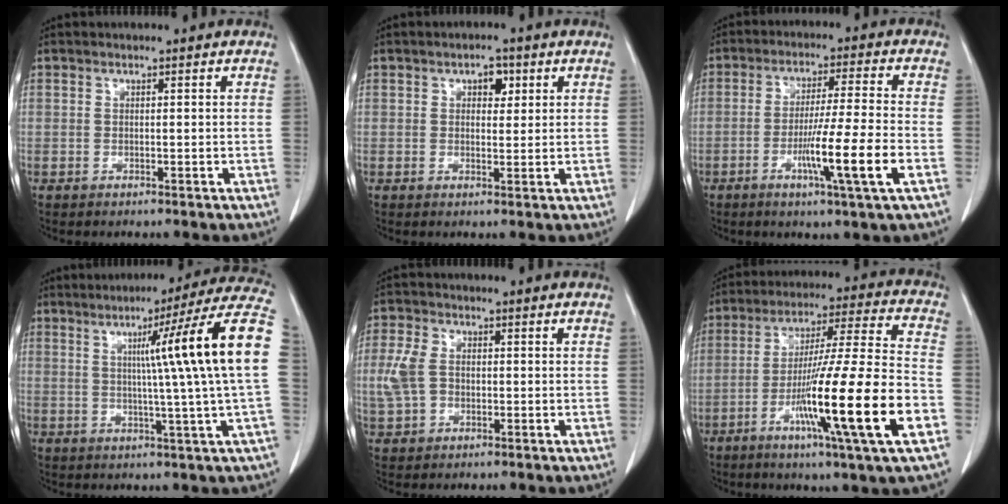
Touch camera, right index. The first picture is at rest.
{"total": 2.8, "force": [1.2, 1.6, 1.9], "torque": [-0.025, 0.005, 0.016]}
{"total": 10.9, "force": [-3.8, -1.2, 10.2], "torque": [-0.179, -0.017, -0.067]}
{"total": 17.0, "force": [2.5, -2.6, 16.6], "torque": [-0.209, 0.015, 0.022]}
{"total": 5.2, "force": [-0.7, 3.5, 3.8], "torque": [-0.113, 0.012, -0.017]}
{"total": 20.5, "force": [-7.2, -0.9, 19.2], "torque": [-0.323, -0.021, -0.126]}